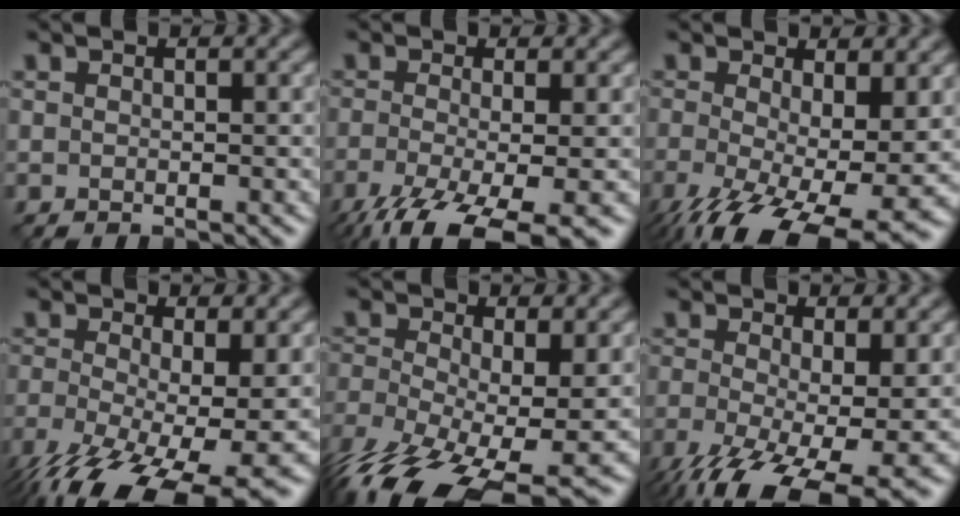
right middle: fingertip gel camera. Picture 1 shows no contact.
{"total": 9.5, "force": [-5.6, 2.7, 7.1], "torque": [-0.135, -0.030, -0.091]}
{"total": 12.3, "force": [-4.9, 4.7, 10.2], "torque": [-0.190, -0.039, -0.070]}
{"total": 11.4, "force": [-5.8, 3.4, 9.1], "torque": [-0.178, -0.037, -0.098]}
{"total": 10.6, "force": [-5.6, 3.6, 8.3], "torque": [-0.170, -0.035, -0.100]}
{"total": 10.7, "force": [-5.0, 3.5, 8.8], "torque": [-0.174, -0.040, -0.080]}